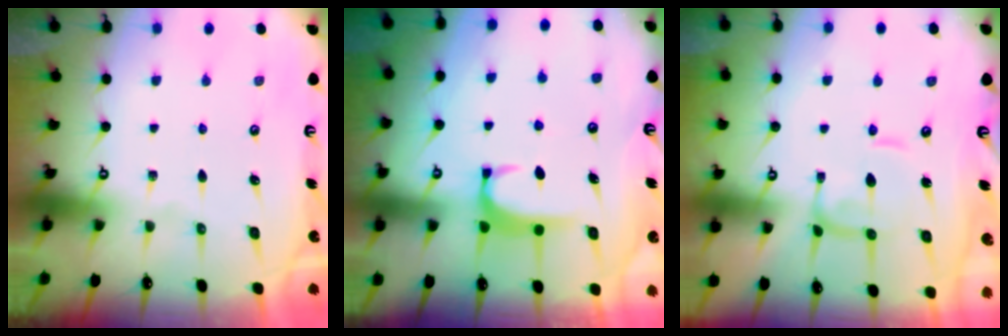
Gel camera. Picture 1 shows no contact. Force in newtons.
{"total": 1.9, "press": 1.8, "slide": 0.5}
{"total": 1.0, "press": 0.9, "slide": 0.4}